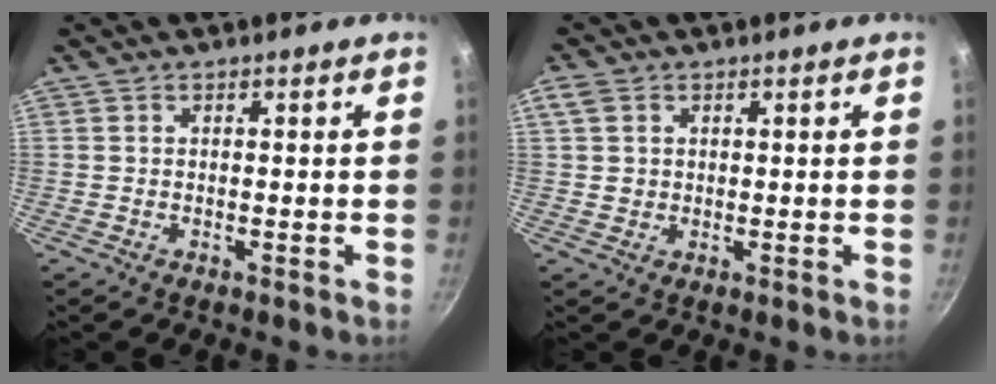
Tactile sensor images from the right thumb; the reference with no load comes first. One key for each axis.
{"total": 3.4, "fx": 1.1, "fy": 2.8, "fz": 1.6, "tx": -0.023, "ty": -0.003, "tz": 0.020}